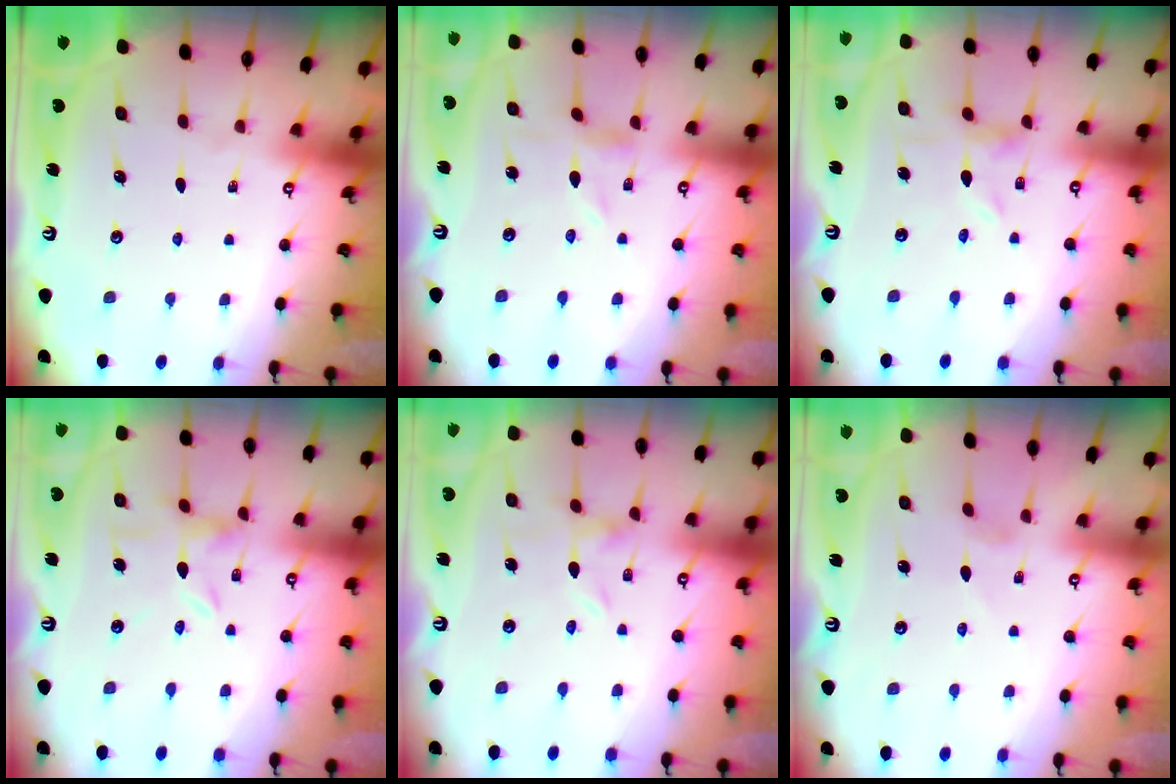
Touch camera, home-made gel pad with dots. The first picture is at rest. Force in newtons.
{"total": 1.0, "press": 1.0, "slide": 0.2}
{"total": 0.9, "press": 0.9, "slide": 0.3}
{"total": 2.0, "press": 2.0, "slide": 0.3}
{"total": 0.0}
{"total": 0.0}